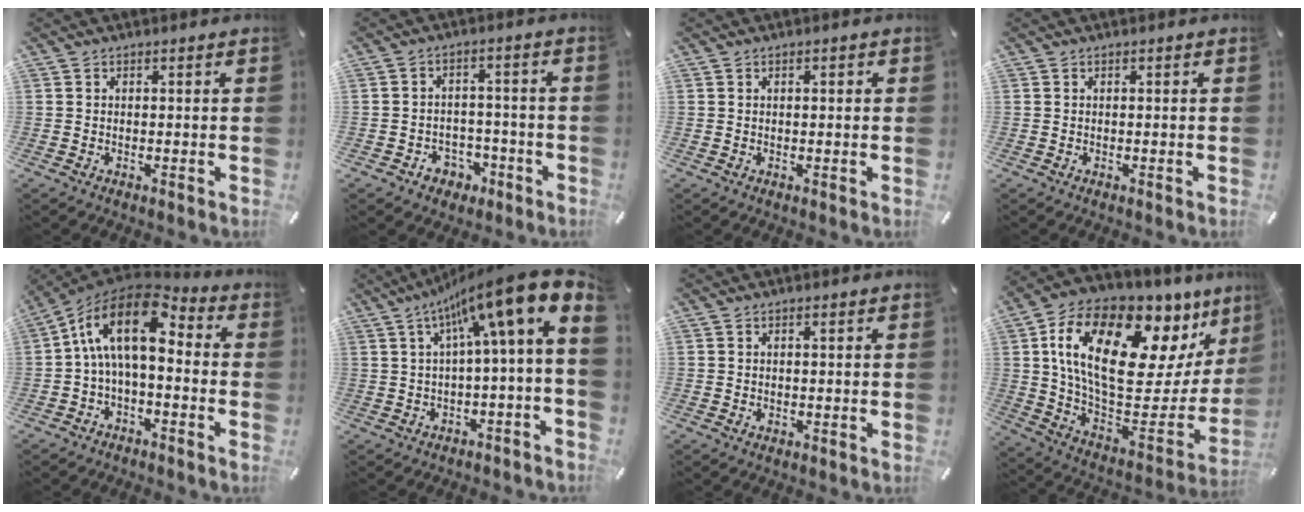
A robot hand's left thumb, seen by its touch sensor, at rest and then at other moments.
{"total": 5.1, "force": [-2.1, 4.4, 1.3], "torque": [-0.023, 0.011, -0.035]}
{"total": 1.0, "force": [0.2, 0.4, 0.9], "torque": [-0.017, 0.005, 0.001]}
{"total": 0.0}
{"total": 15.4, "force": [2.9, 7.8, 13.0], "torque": [-0.259, -0.004, 0.046]}
{"total": 13.8, "force": [6.8, 0.9, 11.9], "torque": [-0.188, -0.069, 0.098]}
{"total": 0.7, "force": [0.2, 0.4, 0.6], "torque": [-0.012, 0.002, 0.003]}
{"total": 24.1, "force": [9.8, 12.8, 18.0], "torque": [-0.313, -0.058, 0.170]}